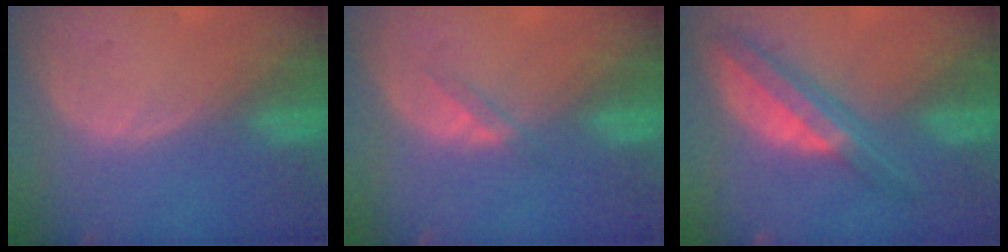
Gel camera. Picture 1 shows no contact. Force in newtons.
{"total": 1.9, "press": 1.7, "slide": 1.0}
{"total": 7.8, "press": 6.6, "slide": 4.1}